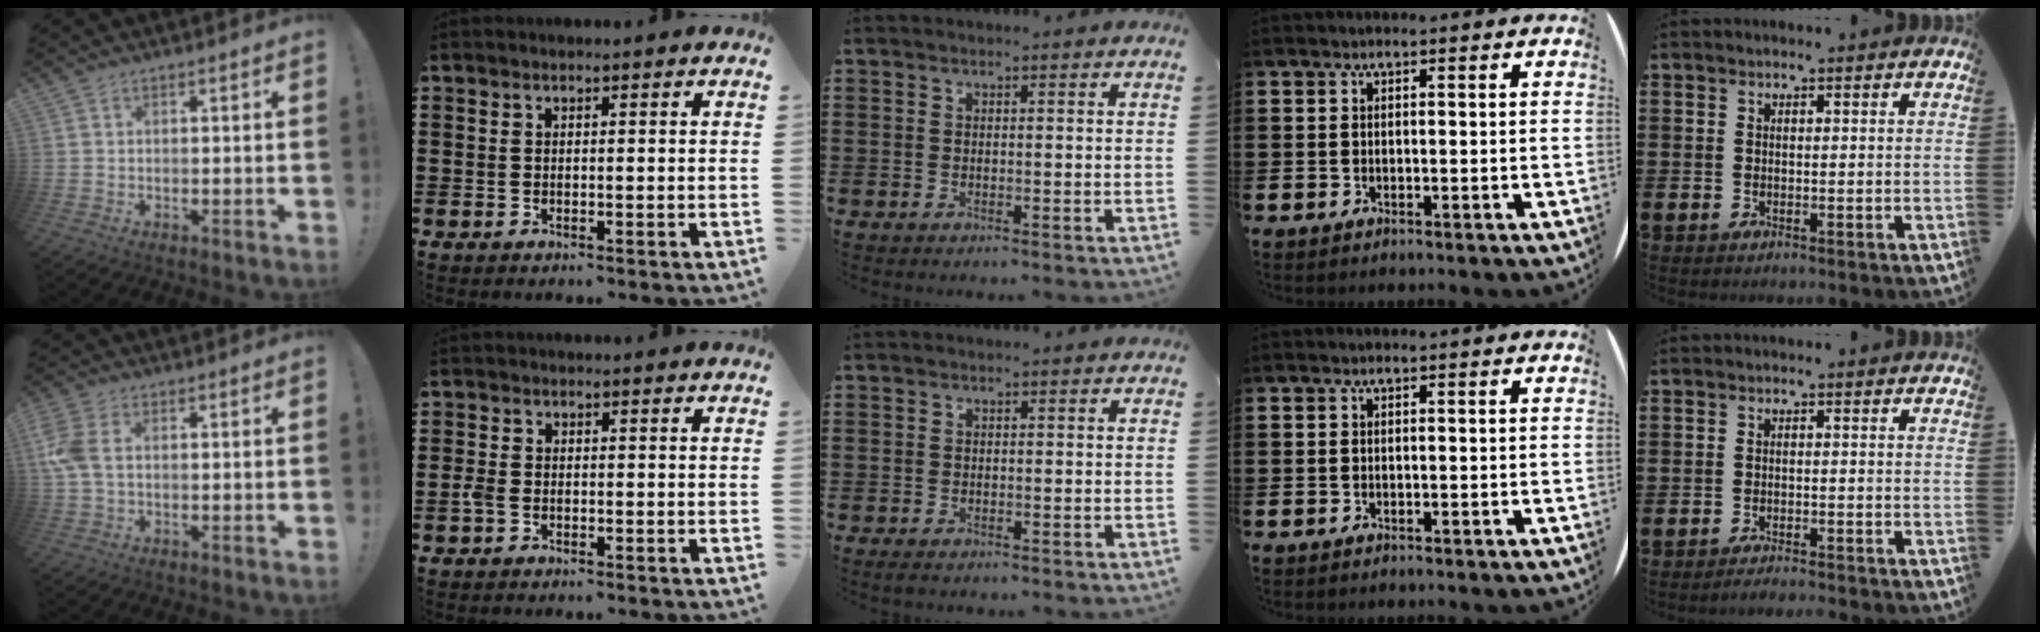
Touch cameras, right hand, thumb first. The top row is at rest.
{"thumb": {"total": 6.7, "force": [0.9, 3.9, 5.3], "torque": [-0.130, 0.000, 0.014]}, "index": {"total": 1.8, "force": [-0.8, 1.1, 1.2], "torque": [-0.040, -0.006, -0.019]}, "middle": {"total": 0.5, "force": [-0.4, 0.3, 0.2], "torque": [-0.005, -0.001, -0.008]}, "little": {"total": 1.4, "force": [-1.4, -0.1, 0.2], "torque": [-0.005, 0.002, -0.027]}}